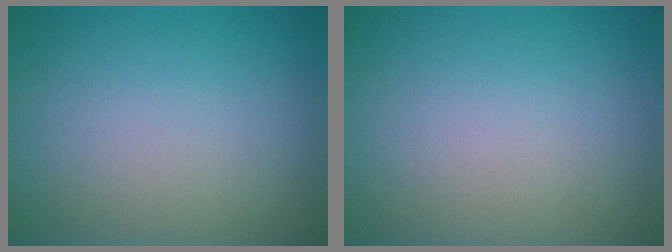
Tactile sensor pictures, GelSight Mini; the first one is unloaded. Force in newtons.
{"total": 0.0}